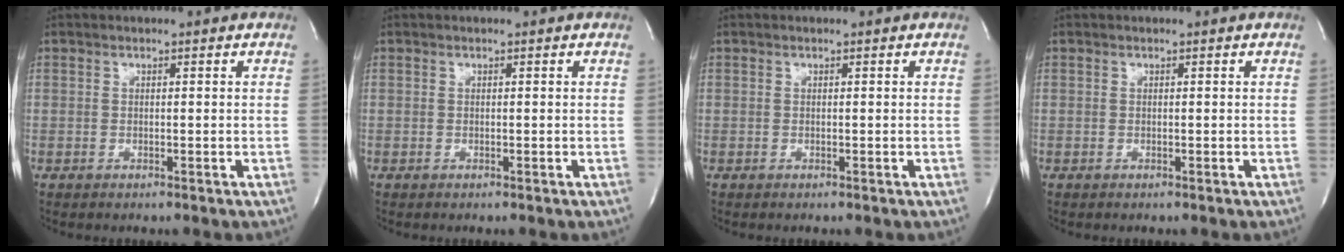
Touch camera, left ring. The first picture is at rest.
{"total": 0.0}
{"total": 0.0}
{"total": 0.0}